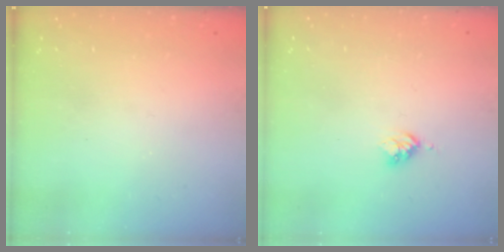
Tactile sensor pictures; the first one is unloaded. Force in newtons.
{"total": 3.0, "press": 2.9, "slide": 0.4}